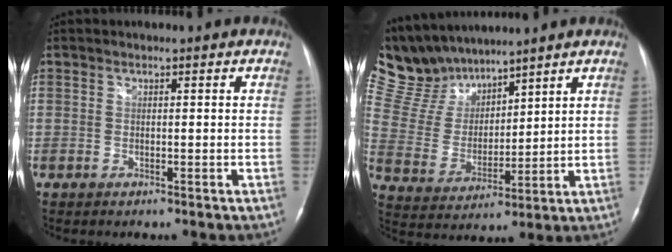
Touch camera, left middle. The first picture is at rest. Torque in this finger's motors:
{"motor_torque": [0.02, -0.17, -0.06, -0.08]}